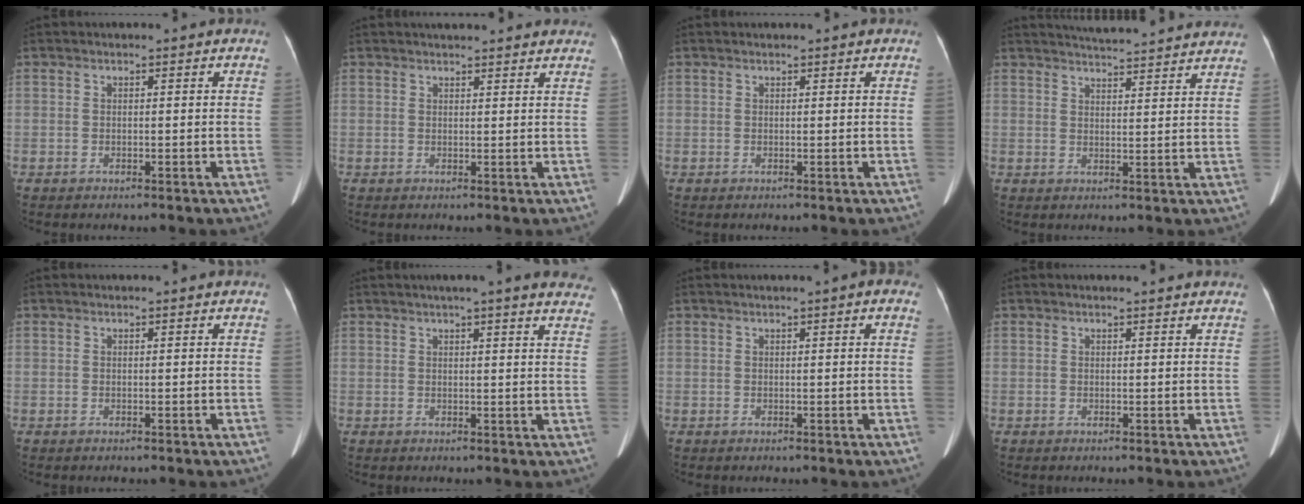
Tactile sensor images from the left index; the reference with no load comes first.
{"total": 9.5, "force": [8.7, 1.6, 3.6], "torque": [-0.039, 0.021, 0.093]}
{"total": 0.8, "force": [0.7, 0.1, 0.3], "torque": [-0.005, 0.015, 0.014]}
{"total": 14.7, "force": [13.9, 0.9, 4.7], "torque": [-0.069, 0.012, 0.172]}
{"total": 0.0}
{"total": 14.0, "force": [12.1, 1.0, 7.0], "torque": [-0.080, 0.001, 0.127]}
{"total": 2.2, "force": [1.1, 0.2, 1.9], "torque": [-0.026, 0.011, 0.013]}
{"total": 2.6, "force": [2.5, 0.2, 0.8], "torque": [-0.015, 0.010, 0.024]}